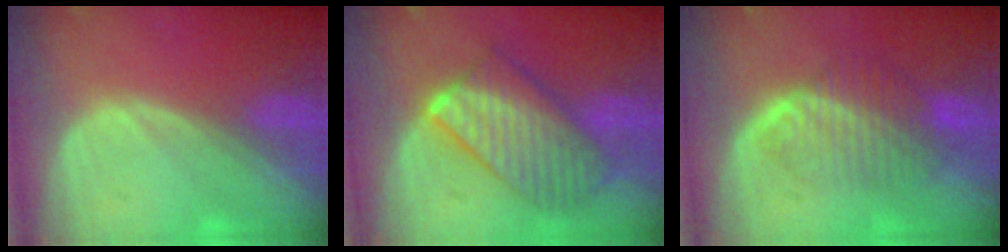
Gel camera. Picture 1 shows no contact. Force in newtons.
{"total": 10.2, "press": 10.1, "slide": 0.8}
{"total": 7.9, "press": 7.1, "slide": 3.4}